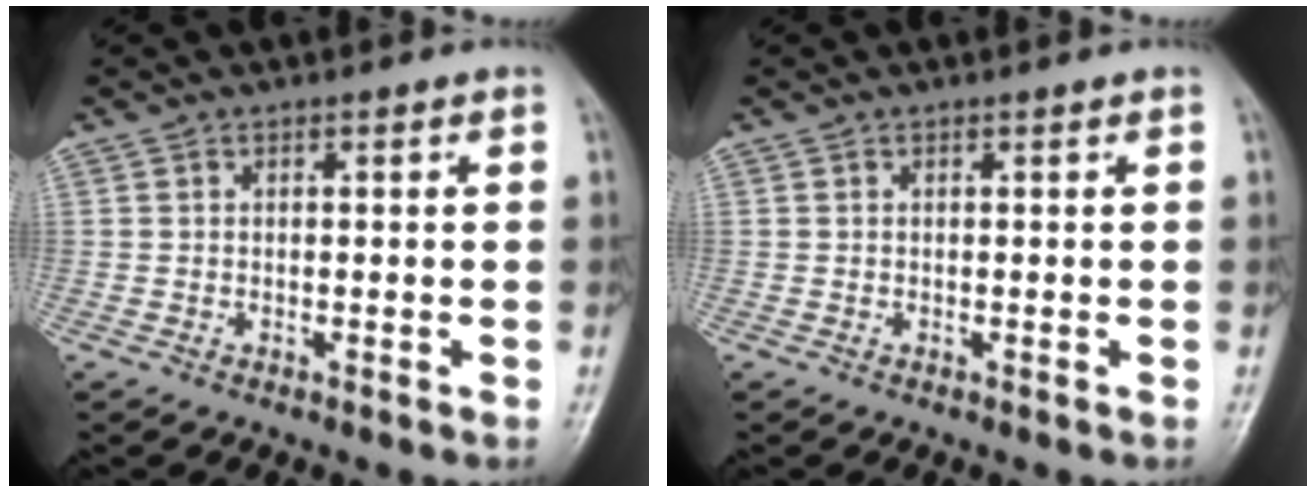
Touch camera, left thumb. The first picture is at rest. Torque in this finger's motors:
{"motor_torque": [-0.16, 0.03, -0.10, 0.27, 0.00]}